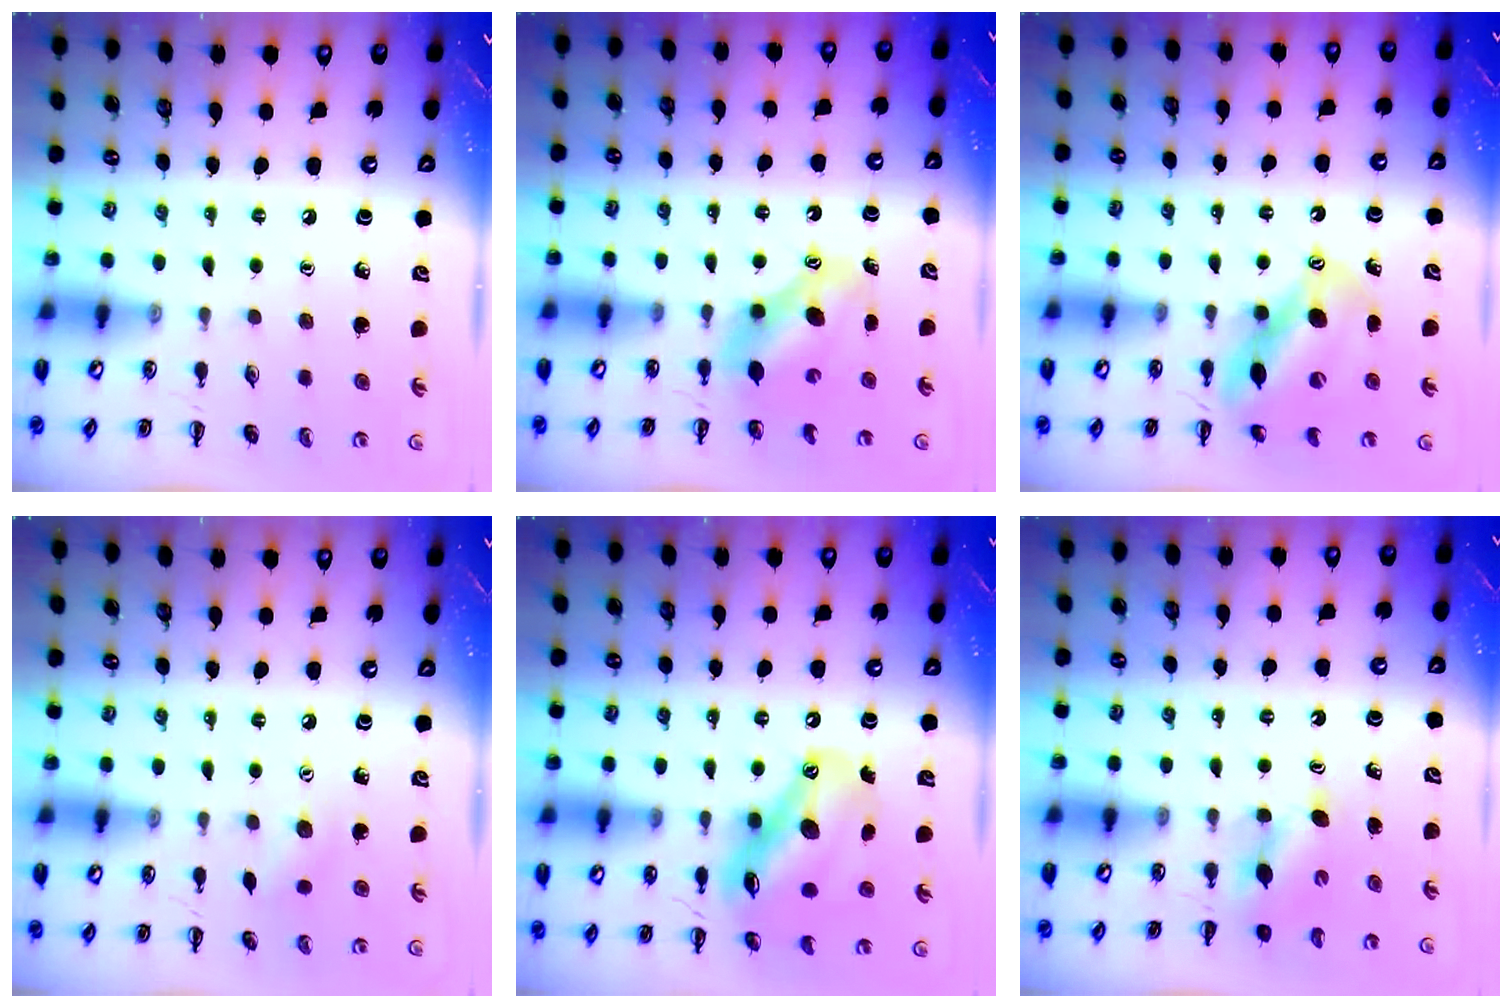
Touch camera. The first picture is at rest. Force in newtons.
{"total": 7.3, "press": 7.1, "slide": 1.6}
{"total": 12.4, "press": 12.0, "slide": 3.1}
{"total": 4.8, "press": 4.6, "slide": 1.1}
{"total": 14.6, "press": 14.0, "slide": 3.9}
{"total": 3.5, "press": 3.4, "slide": 0.9}